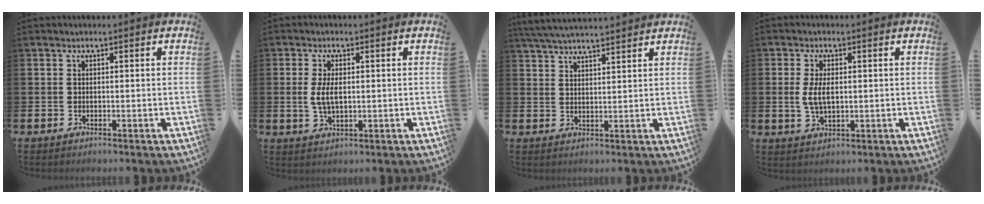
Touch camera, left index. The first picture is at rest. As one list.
[{"total": 3.8, "force": [0.3, 1.8, 3.3], "torque": [-0.053, 0.002, 0.001]}, {"total": 4.5, "force": [4.4, 0.1, 1.0], "torque": [-0.041, -0.012, 0.082]}, {"total": 4.0, "force": [0.4, 2.0, 3.4], "torque": [-0.056, 0.003, 0.003]}]